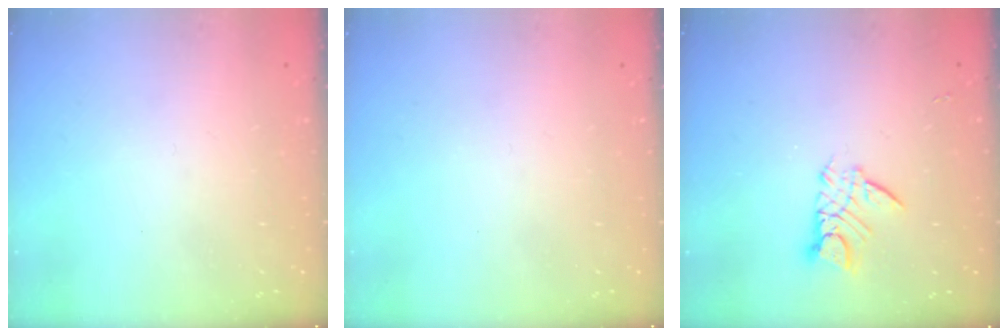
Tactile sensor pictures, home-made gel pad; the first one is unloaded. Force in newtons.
{"total": 0.0}
{"total": 8.2, "press": 8.2, "slide": 0.6}